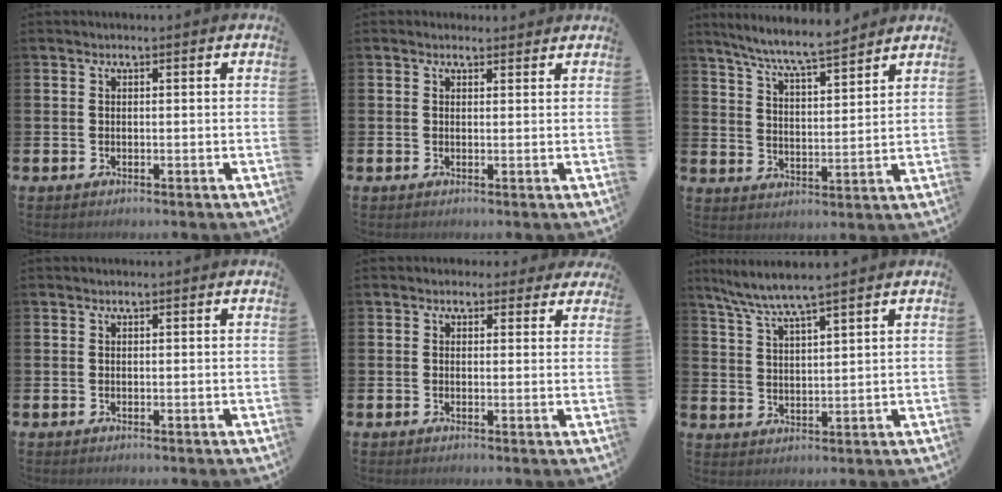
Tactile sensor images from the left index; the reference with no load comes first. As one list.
[{"total": 1.0, "force": [0.9, 0.5, 0.1], "torque": [0.005, 0.004, 0.014]}, {"total": 7.3, "force": [6.9, 0.1, 2.5], "torque": [-0.076, -0.040, 0.122]}, {"total": 0.0}, {"total": 1.9, "force": [1.5, 1.2, 0.1], "torque": [0.004, 0.001, 0.023]}, {"total": 5.9, "force": [5.4, -0.4, 2.3], "torque": [-0.068, -0.022, 0.096]}]